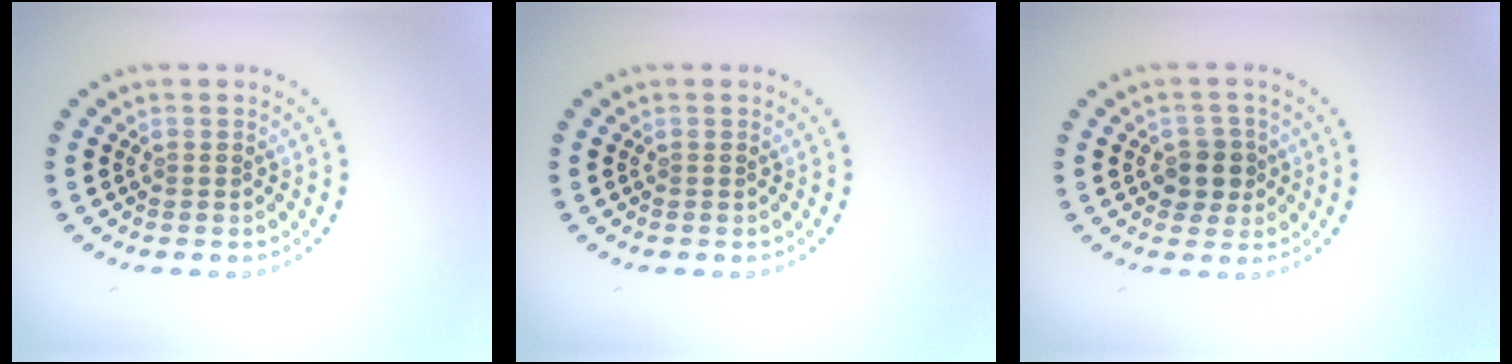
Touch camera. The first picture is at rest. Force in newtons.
{"total": 0.0}
{"total": 2.4, "press": 2.2, "slide": 1.0}